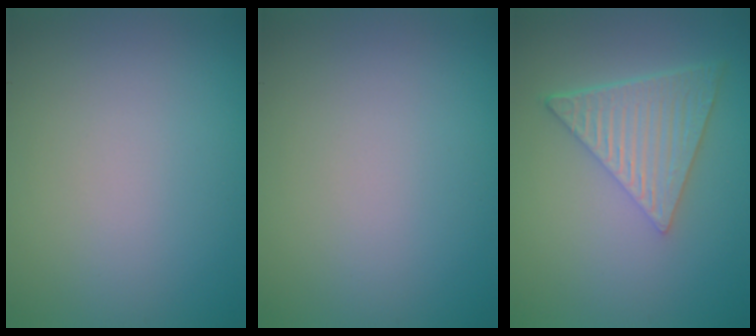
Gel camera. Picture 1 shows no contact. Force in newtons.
{"total": 0.0}
{"total": 6.5, "press": 4.5, "slide": 4.7}